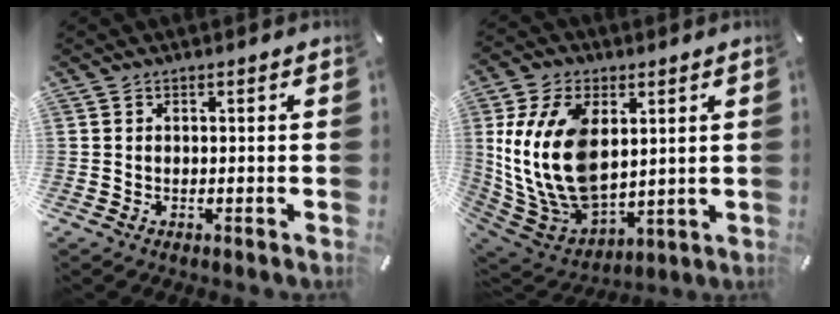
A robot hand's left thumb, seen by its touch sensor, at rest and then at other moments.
{"total": 19.5, "force": [3.8, 13.2, 13.9], "torque": [-0.316, -0.011, 0.067]}